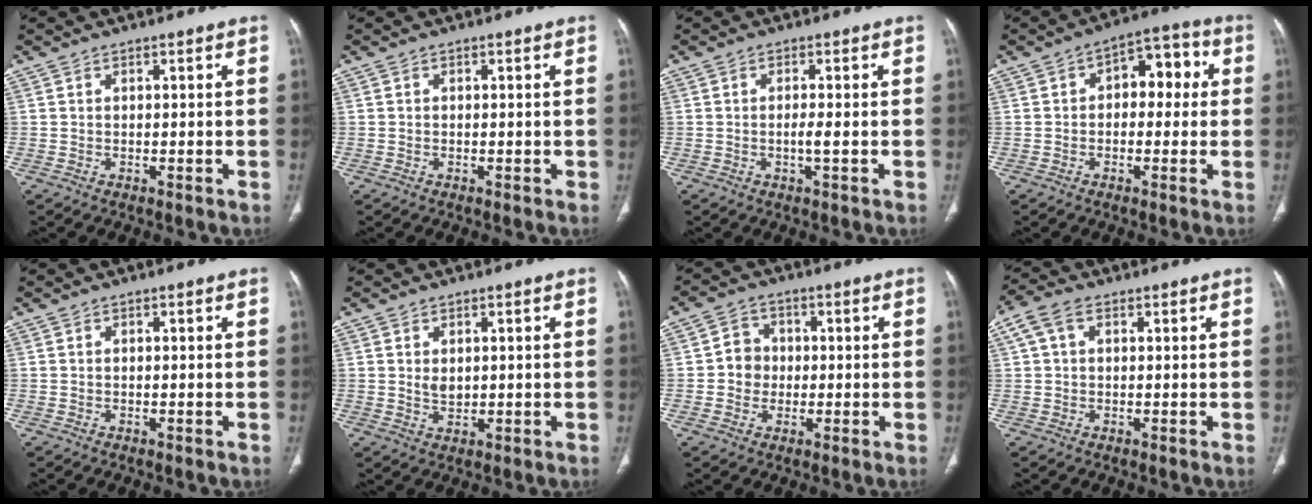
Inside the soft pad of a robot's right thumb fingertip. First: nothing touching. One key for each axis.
{"total": 0.0}
{"total": 1.8, "fx": -0.4, "fy": 0.0, "fz": 1.7, "tx": -0.036, "ty": -0.001, "tz": -0.009}
{"total": 8.7, "fx": 1.2, "fy": 5.3, "fz": 6.8, "tx": -0.052, "ty": 0.030, "tz": 0.008}
{"total": 0.0}
{"total": 2.6, "fx": 0.5, "fy": 1.7, "fz": 1.8, "tx": -0.025, "ty": -0.007, "tz": 0.013}
{"total": 5.3, "fx": -0.2, "fy": 4.9, "fz": 1.9, "tx": -0.002, "ty": 0.010, "tz": -0.011}
{"total": 4.8, "fx": 1.5, "fy": 3.1, "fz": 3.3, "tx": -0.072, "ty": 0.020, "tz": 0.027}